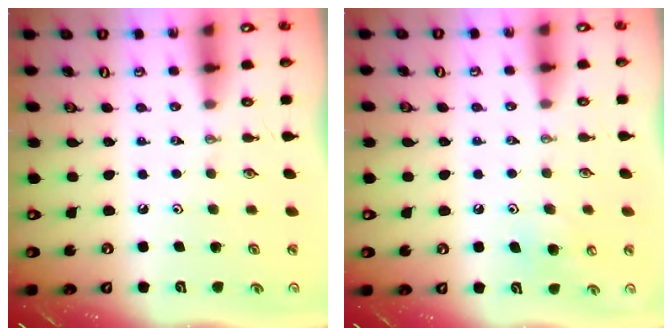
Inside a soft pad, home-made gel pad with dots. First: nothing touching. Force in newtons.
{"total": 7.4, "press": 7.4, "slide": 0.8}